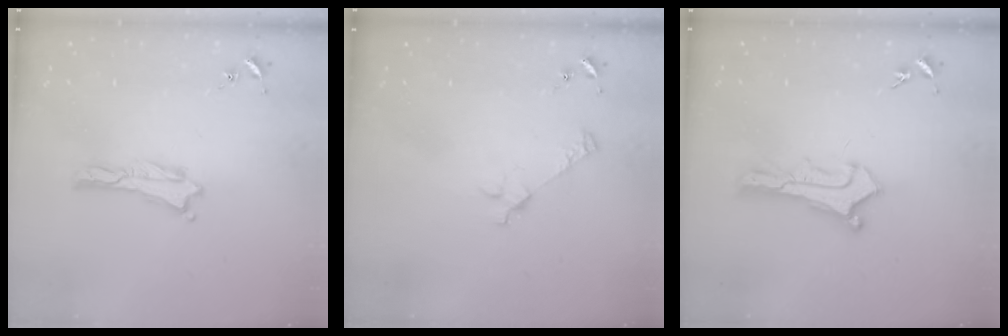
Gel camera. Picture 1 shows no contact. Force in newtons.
{"total": 2.6, "press": 2.6, "slide": 0.3}
{"total": 1.1, "press": 1.1, "slide": 0.1}